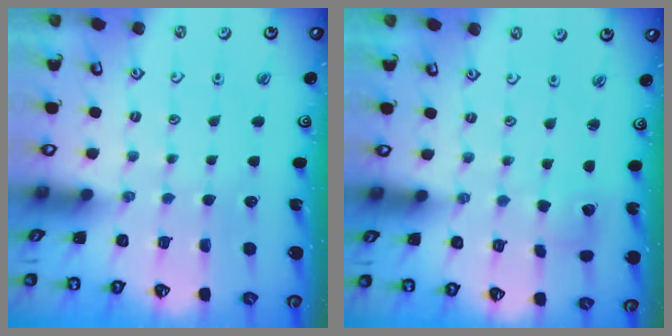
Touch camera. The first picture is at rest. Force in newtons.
{"total": 2.1, "press": 2.1, "slide": 0.2}